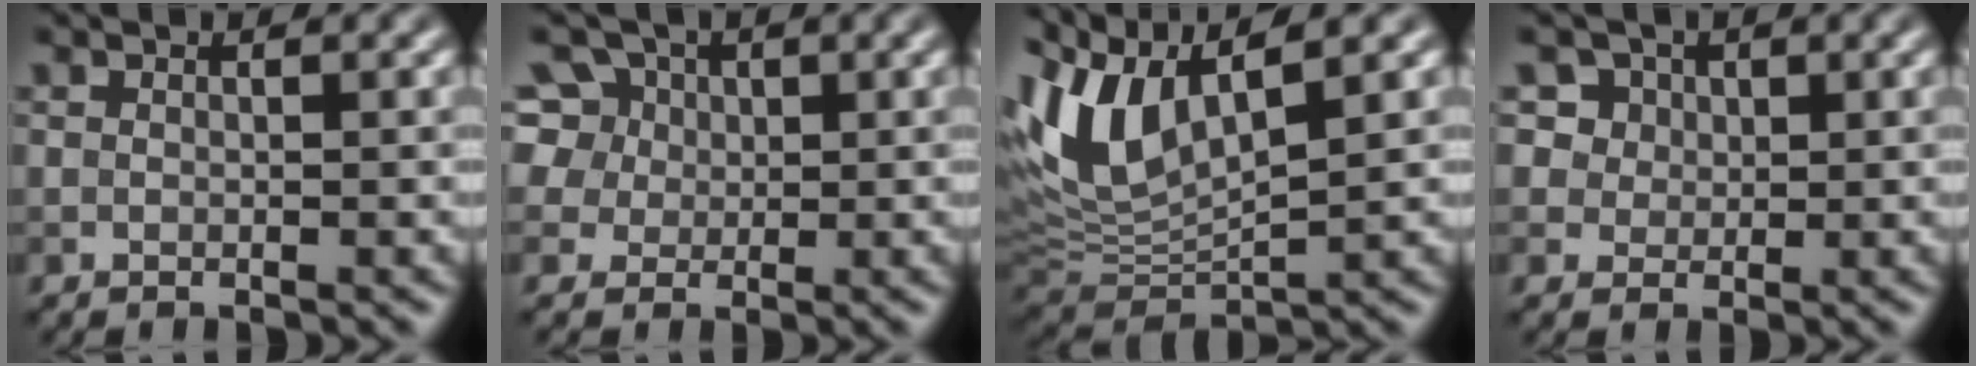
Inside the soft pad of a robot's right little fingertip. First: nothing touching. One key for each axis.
{"total": 9.2, "fx": 3.9, "fy": 7.5, "fz": 3.7, "tx": -0.091, "ty": 0.038, "tz": 0.048}
{"total": 7.5, "fx": 3.6, "fy": 3.0, "fz": 5.9, "tx": -0.138, "ty": 0.007, "tz": 0.071}
{"total": 6.6, "fx": 3.5, "fy": 5.0, "fz": 2.5, "tx": -0.042, "ty": 0.012, "tz": 0.046}